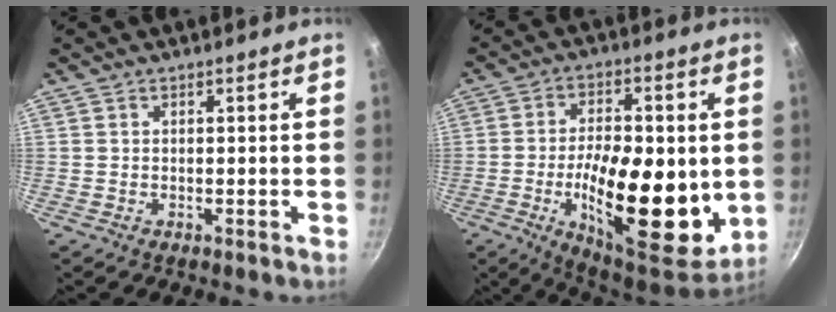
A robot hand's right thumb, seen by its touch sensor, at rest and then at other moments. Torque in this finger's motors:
{"motor_torque": [1.04, 3.97, 2.02, 0.01, 0.52]}